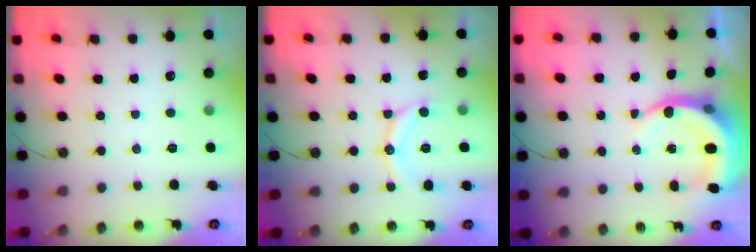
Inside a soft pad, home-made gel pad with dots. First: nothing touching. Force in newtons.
{"total": 10.6, "press": 10.6, "slide": 0.3}
{"total": 8.3, "press": 8.1, "slide": 1.6}